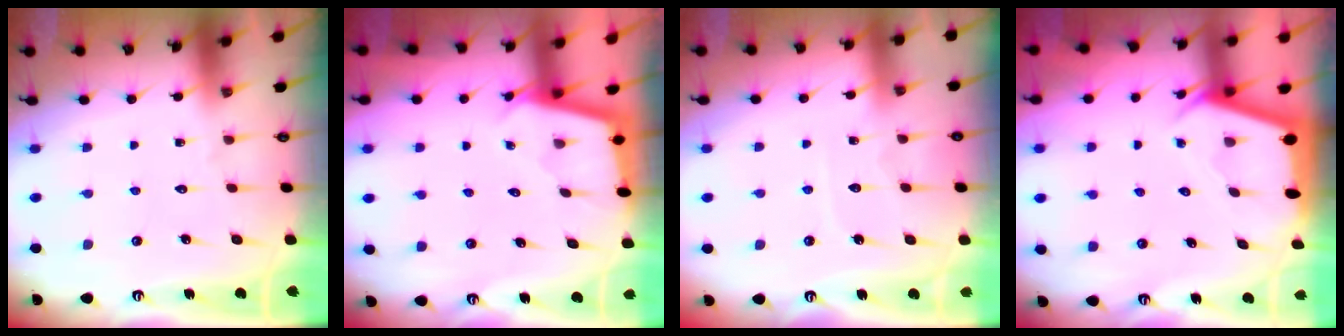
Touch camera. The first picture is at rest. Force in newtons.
{"total": 2.1, "press": 2.1, "slide": 0.2}
{"total": 4.4, "press": 4.4, "slide": 0.4}
{"total": 2.3, "press": 2.3, "slide": 0.3}